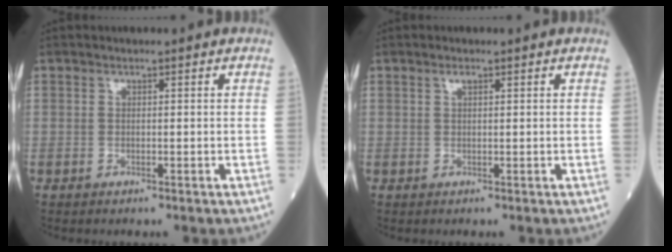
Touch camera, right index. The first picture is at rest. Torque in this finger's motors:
{"motor_torque": [-0.06, 0.01, -0.01, 0.02]}